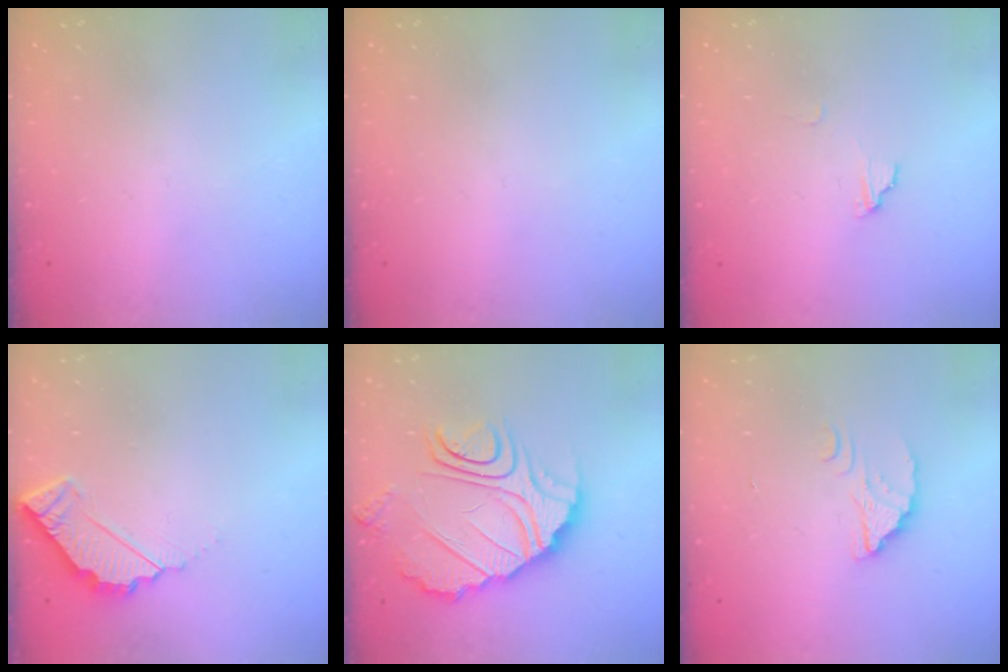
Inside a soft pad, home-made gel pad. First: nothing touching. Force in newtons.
{"total": 0.0}
{"total": 3.1, "press": 3.1, "slide": 0.3}
{"total": 3.9, "press": 3.9, "slide": 0.3}
{"total": 14.3, "press": 14.2, "slide": 1.3}
{"total": 2.2, "press": 2.2, "slide": 0.2}